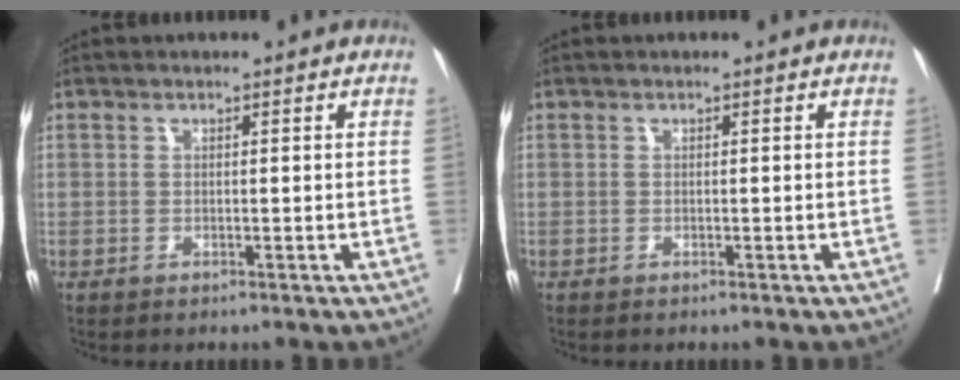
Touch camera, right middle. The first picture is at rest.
{"total": 0.0}